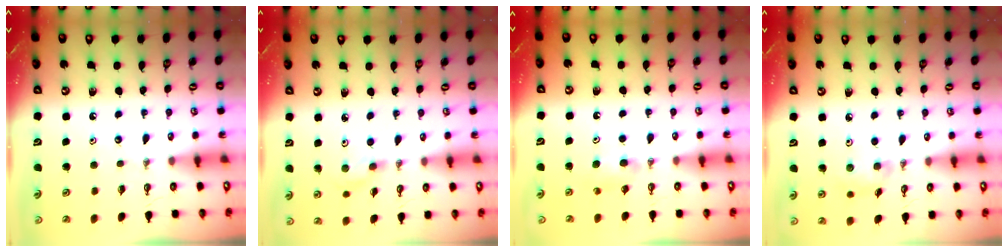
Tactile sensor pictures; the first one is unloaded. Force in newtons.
{"total": 3.7, "press": 3.3, "slide": 1.6}
{"total": 7.9, "press": 2.0, "slide": 7.7}
{"total": 6.0, "press": 5.6, "slide": 2.4}